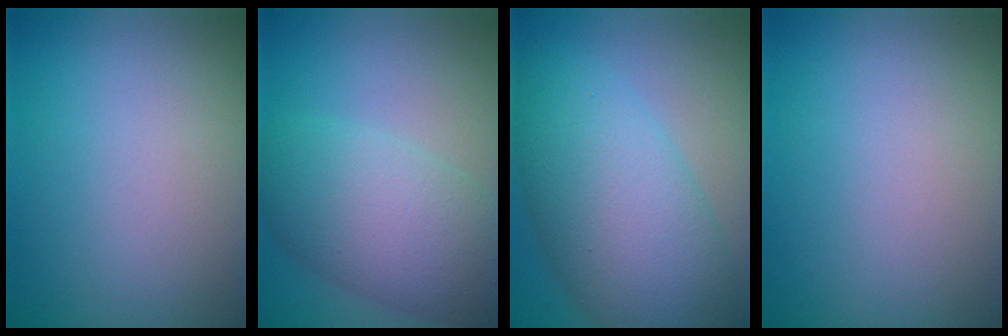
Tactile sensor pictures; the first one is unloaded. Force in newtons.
{"total": 7.6, "press": 7.6, "slide": 0.1}
{"total": 10.0, "press": 10.0, "slide": 0.4}
{"total": 0.0}